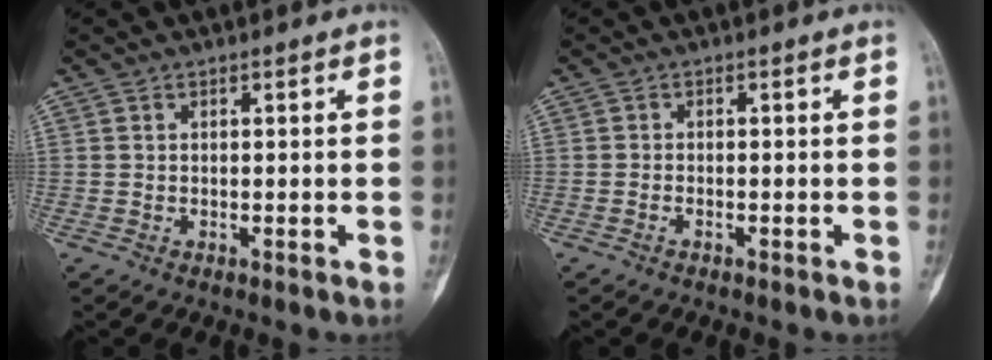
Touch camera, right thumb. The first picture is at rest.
{"total": 0.6, "force": [-0.5, 0.3, 0.2], "torque": [-0.002, 0.001, -0.011]}